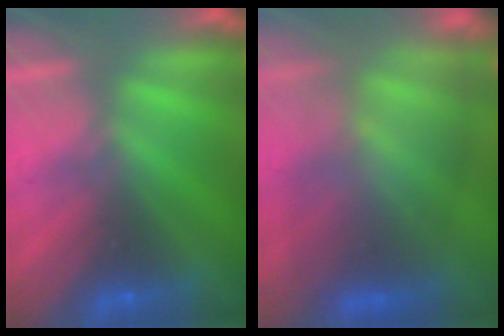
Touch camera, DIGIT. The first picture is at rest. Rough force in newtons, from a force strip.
{"total": 11.8}